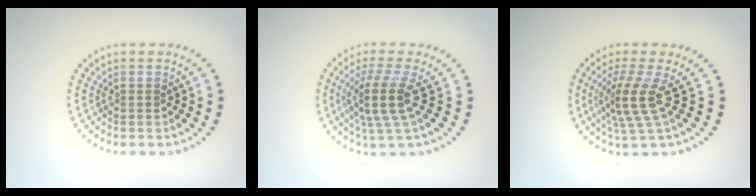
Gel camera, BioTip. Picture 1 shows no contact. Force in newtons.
{"total": 3.8, "press": 2.8, "slide": 2.6}
{"total": 3.7, "press": 2.6, "slide": 2.6}